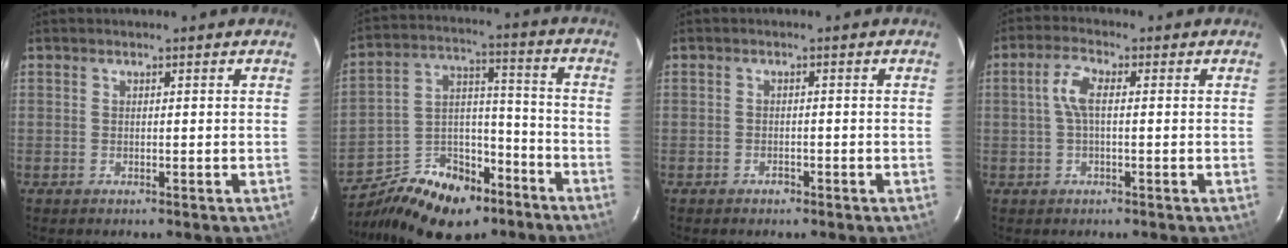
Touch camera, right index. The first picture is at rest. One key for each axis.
{"total": 18.0, "fx": -12.6, "fy": 9.7, "fz": 8.5, "tx": -0.167, "ty": 0.035, "tz": -0.193}
{"total": 1.4, "fx": -1.1, "fy": 0.9, "fz": 0.3, "tx": -0.006, "ty": 0.002, "tz": -0.016}
{"total": 4.1, "fx": 0.2, "fy": 1.4, "fz": 3.8, "tx": -0.082, "ty": 0.010, "tz": 0.003}